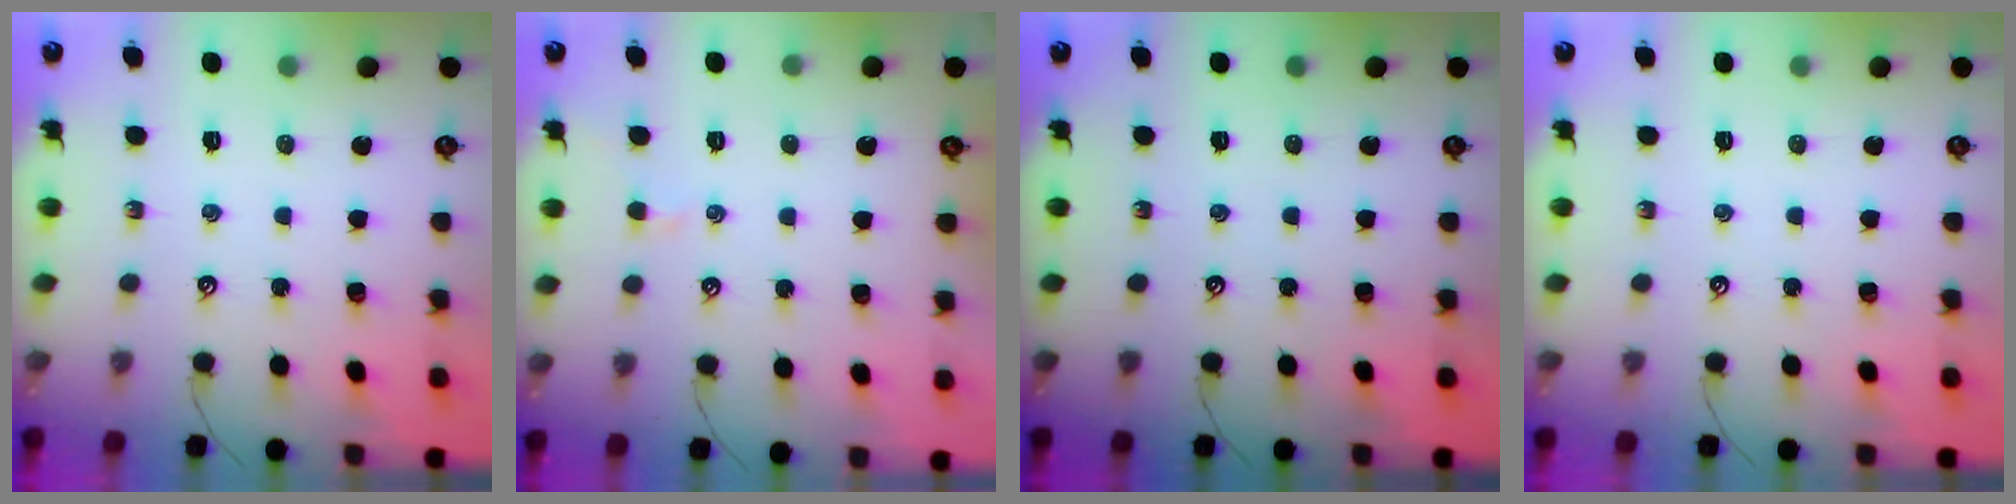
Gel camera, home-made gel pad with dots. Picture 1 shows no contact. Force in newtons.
{"total": 1.0, "press": 0.8, "slide": 0.5}
{"total": 0.0}
{"total": 0.0}